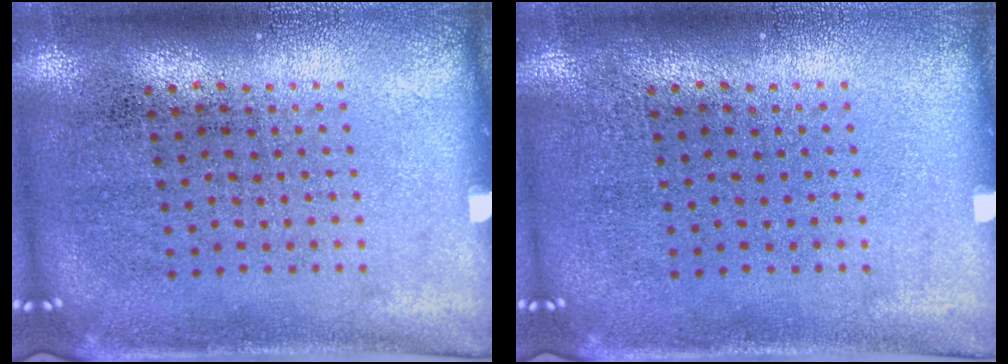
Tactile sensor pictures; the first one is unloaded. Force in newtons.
{"total": 0.0}